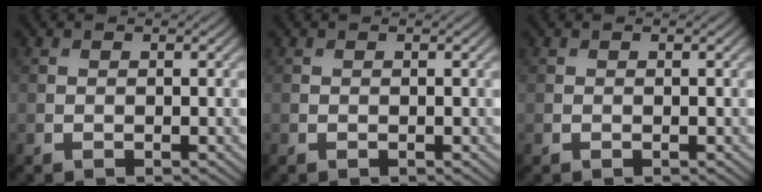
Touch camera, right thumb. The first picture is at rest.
{"total": 0.0}
{"total": 0.0}